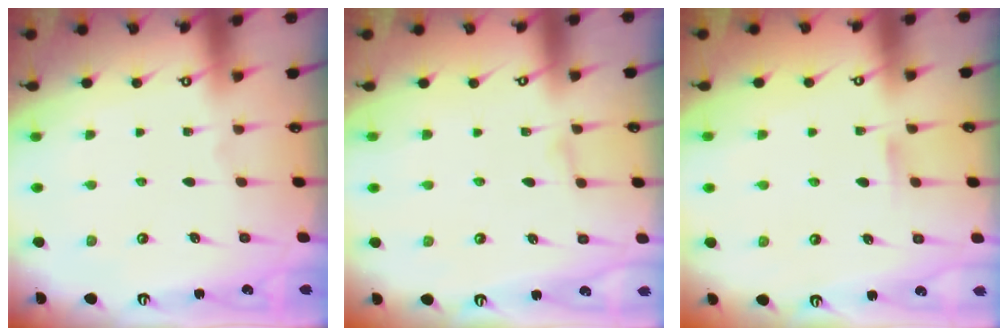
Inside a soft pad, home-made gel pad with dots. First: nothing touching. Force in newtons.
{"total": 2.2, "press": 2.1, "slide": 0.3}
{"total": 3.6, "press": 3.6, "slide": 0.7}